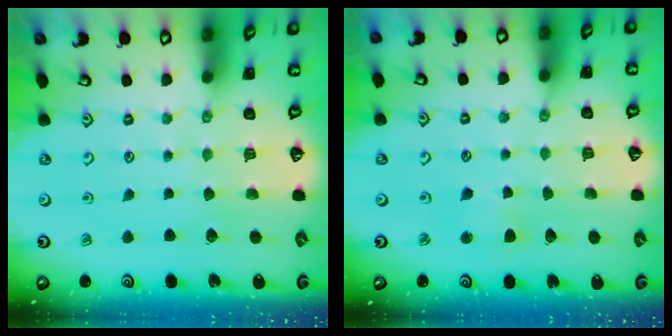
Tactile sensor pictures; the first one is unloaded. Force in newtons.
{"total": 2.9, "press": 2.9, "slide": 0.3}